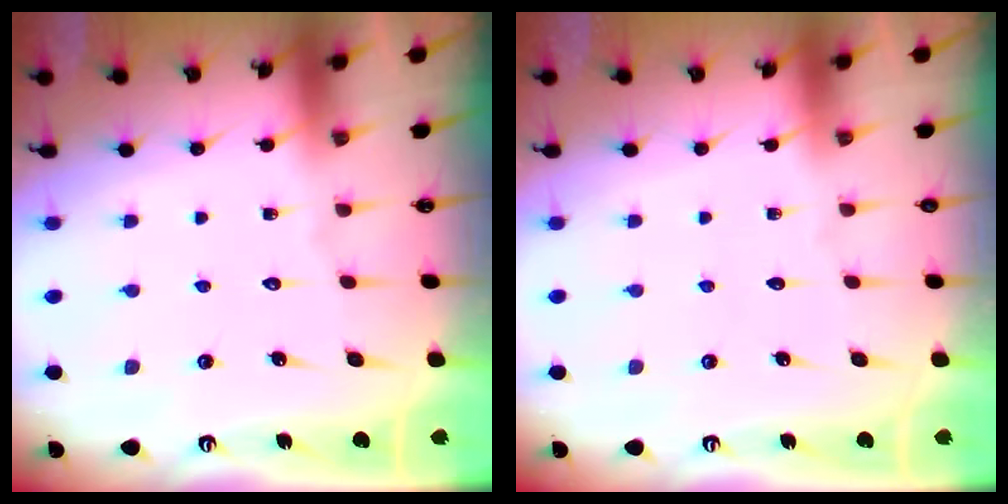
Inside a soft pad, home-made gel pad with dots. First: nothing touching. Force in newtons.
{"total": 0.0}